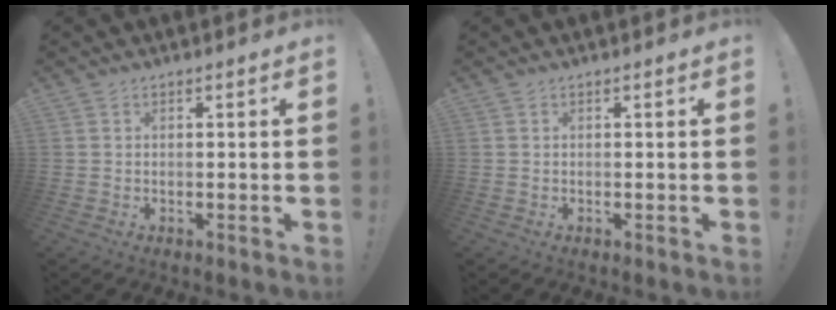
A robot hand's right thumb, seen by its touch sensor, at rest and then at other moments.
{"total": 0.0}